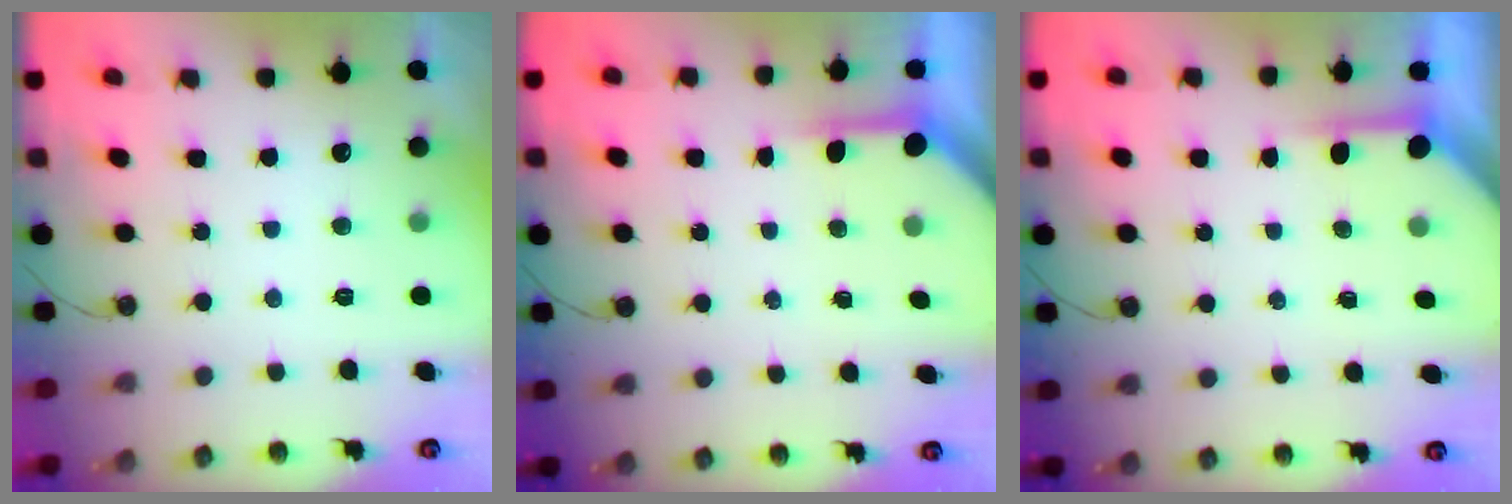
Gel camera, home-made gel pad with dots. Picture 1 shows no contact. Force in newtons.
{"total": 3.8, "press": 3.8, "slide": 0.4}
{"total": 3.9, "press": 3.9, "slide": 0.3}